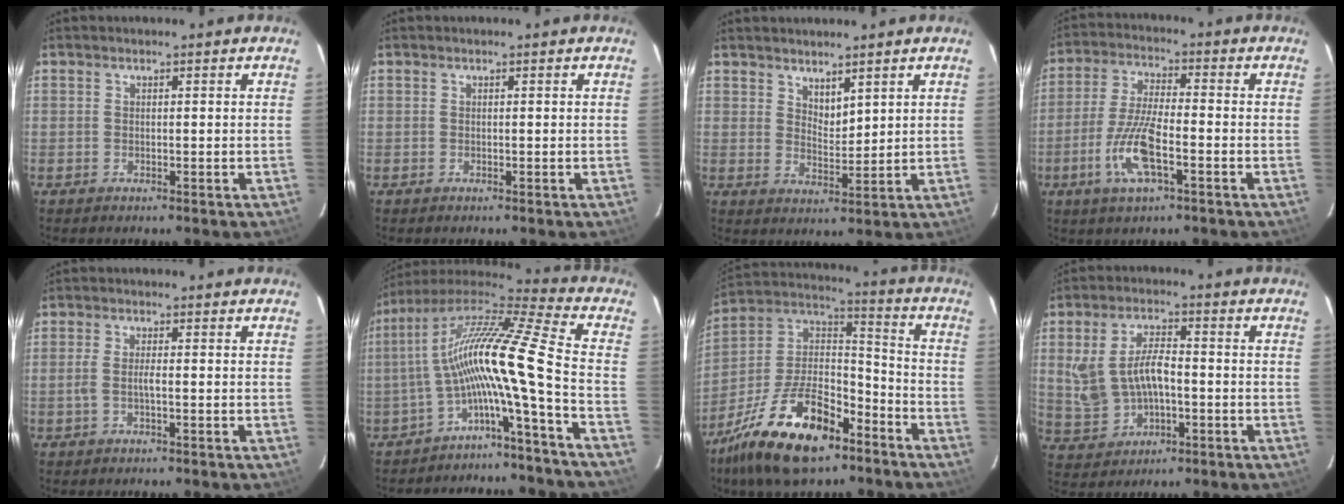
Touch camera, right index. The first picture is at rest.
{"total": 0.0}
{"total": 3.9, "force": [3.2, 1.5, 1.7], "torque": [-0.022, -0.003, 0.058]}
{"total": 10.1, "force": [-4.2, 2.5, 8.8], "torque": [-0.189, -0.004, -0.082]}
{"total": 2.2, "force": [-0.8, 0.2, 2.1], "torque": [-0.044, 0.002, -0.015]}
{"total": 13.9, "force": [-4.8, -1.7, 13.0], "torque": [-0.209, -0.009, -0.094]}
{"total": 22.3, "force": [-13.8, 10.0, 14.3], "torque": [-0.290, 0.003, -0.238]}
{"total": 9.6, "force": [-1.0, 5.6, 7.7], "torque": [-0.169, 0.011, 0.001]}